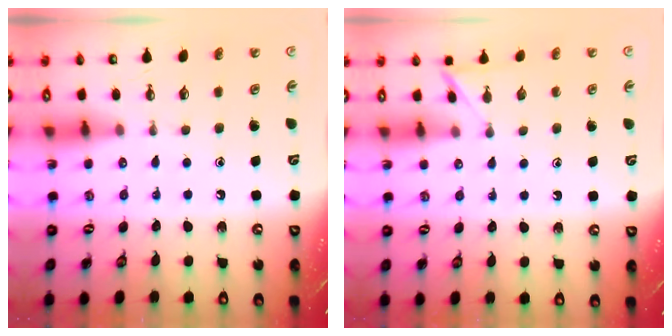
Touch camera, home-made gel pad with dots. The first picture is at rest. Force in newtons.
{"total": 3.2, "press": 3.2, "slide": 0.5}